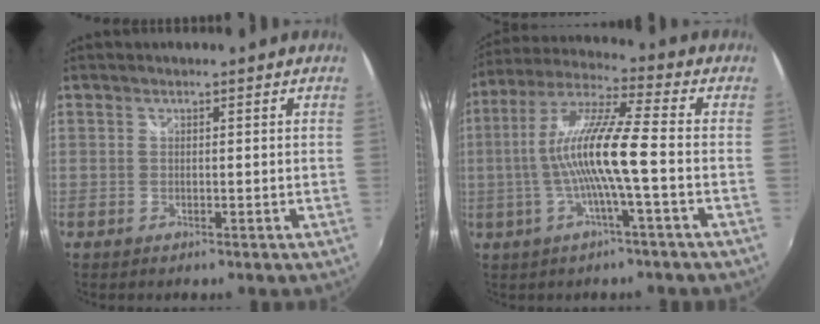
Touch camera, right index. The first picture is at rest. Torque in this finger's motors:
{"motor_torque": [1.60, -0.54, 1.05, 0.21]}